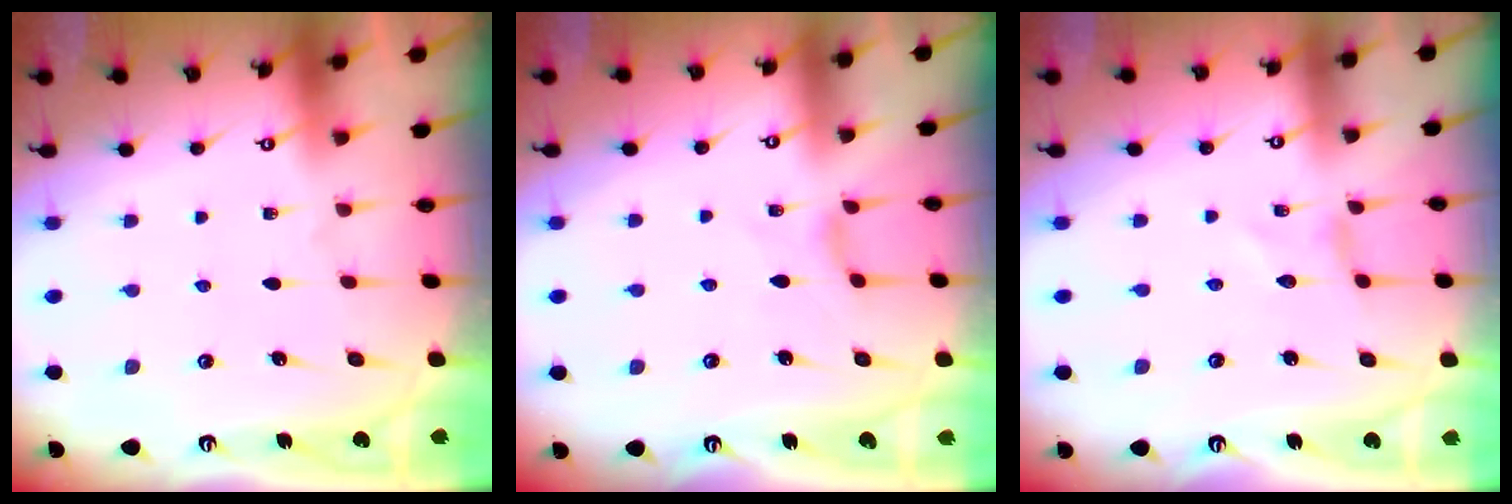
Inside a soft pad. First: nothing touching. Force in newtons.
{"total": 1.7, "press": 1.6, "slide": 0.4}
{"total": 0.0}